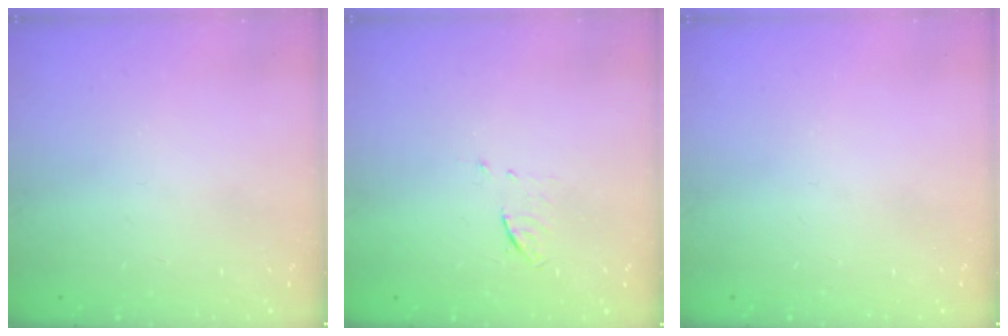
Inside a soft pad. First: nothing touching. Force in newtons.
{"total": 3.9, "press": 3.6, "slide": 1.4}
{"total": 0.0}